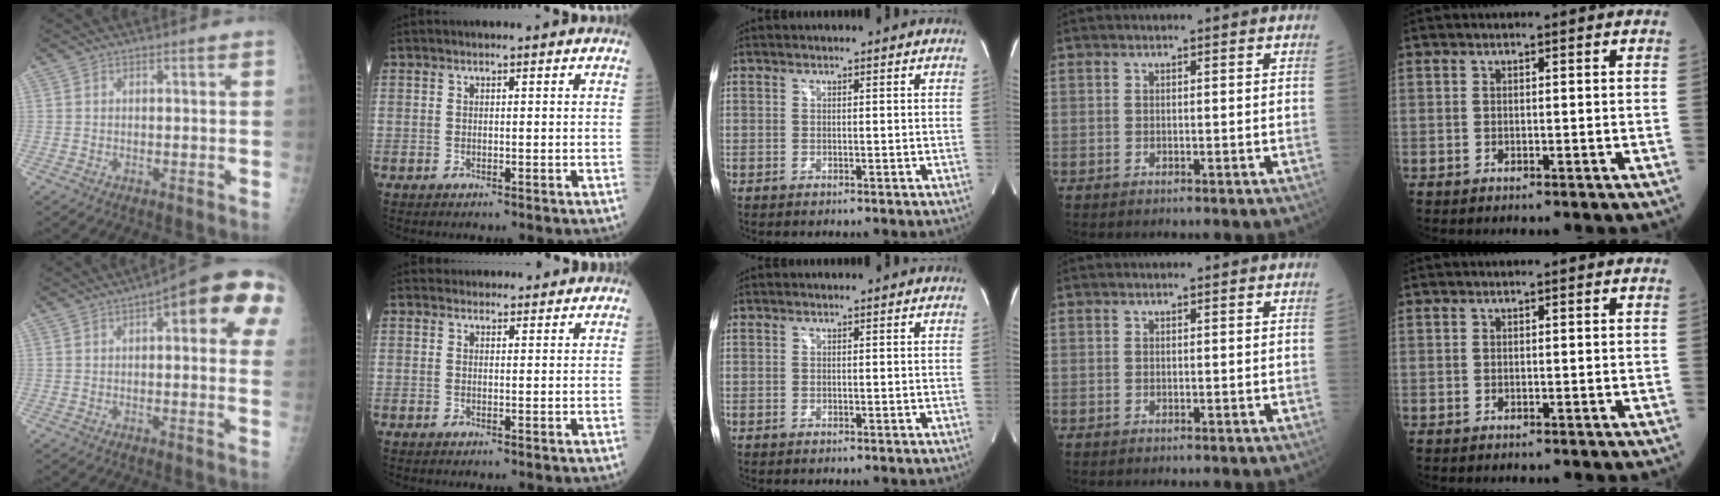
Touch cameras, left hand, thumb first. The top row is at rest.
{"thumb": {"total": 16.0, "force": [5.4, 5.4, 14.1], "torque": [-0.148, 0.011, 0.054]}, "index": {"total": 4.1, "force": [3.9, 1.4, 0.2], "torque": [0.006, 0.013, 0.045]}}